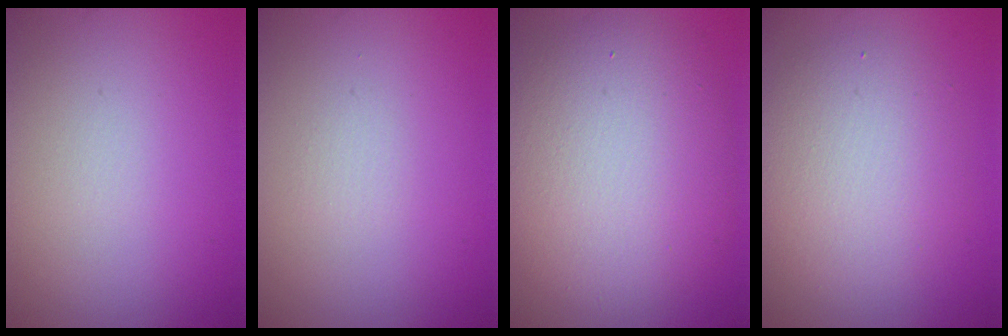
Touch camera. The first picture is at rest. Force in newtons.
{"total": 0.6, "press": 0.6, "slide": 0.1}
{"total": 10.1, "press": 10.1, "slide": 0.5}
{"total": 4.5, "press": 4.5, "slide": 0.1}